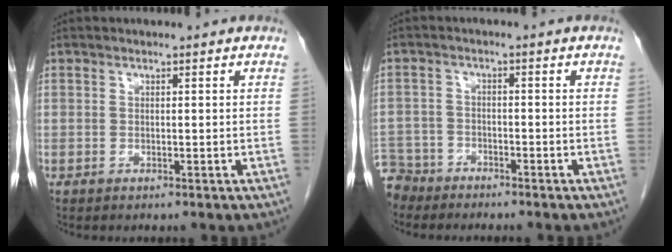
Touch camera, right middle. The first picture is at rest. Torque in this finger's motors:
{"motor_torque": [0.16, -0.17, 0.02, -0.02]}